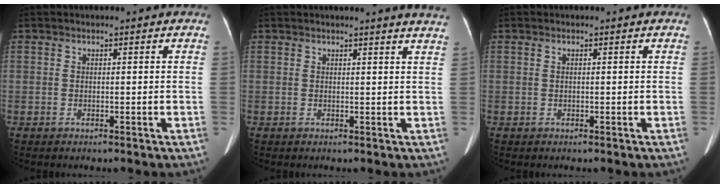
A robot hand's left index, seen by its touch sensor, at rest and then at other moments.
{"total": 5.3, "force": [5.0, -0.6, 1.8], "torque": [-0.019, -0.010, 0.032]}
{"total": 0.0}